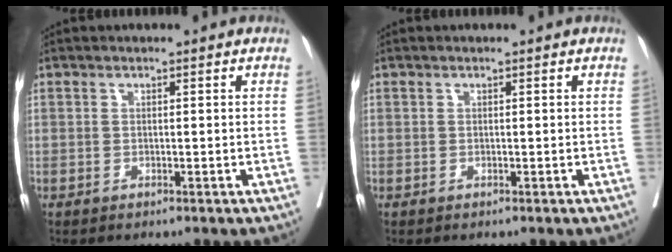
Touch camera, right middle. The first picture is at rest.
{"total": 0.0}